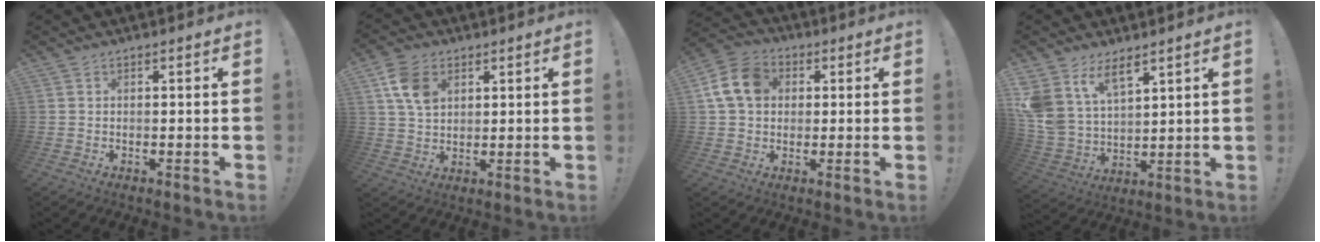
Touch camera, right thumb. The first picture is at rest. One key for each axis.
{"total": 9.5, "fx": 3.6, "fy": 6.7, "fz": 5.8, "tx": -0.099, "ty": 0.000, "tz": 0.073}
{"total": 12.6, "fx": 3.0, "fy": 9.9, "fz": 7.1, "tx": -0.118, "ty": 0.010, "tz": 0.065}
{"total": 11.9, "fx": 7.9, "fy": 6.8, "fz": 5.9, "tx": -0.137, "ty": -0.055, "tz": 0.156}